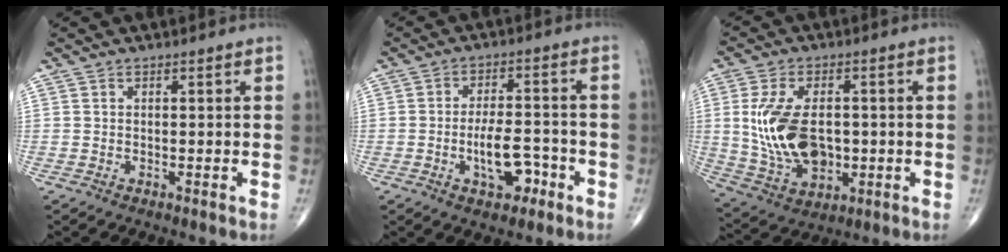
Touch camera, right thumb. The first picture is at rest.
{"total": 8.0, "force": [-3.1, 3.9, 6.3], "torque": [-0.089, 0.025, -0.048]}
{"total": 14.5, "force": [0.1, 8.8, 11.5], "torque": [-0.212, -0.005, 0.019]}